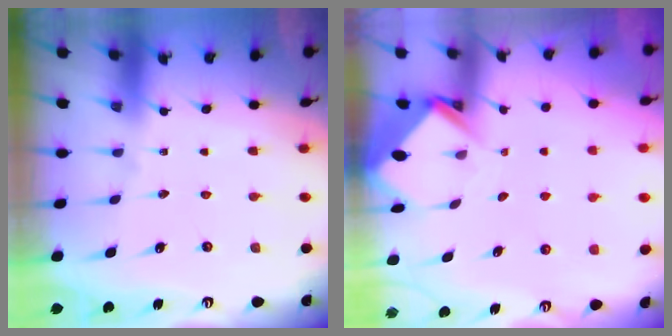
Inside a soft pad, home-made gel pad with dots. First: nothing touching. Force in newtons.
{"total": 3.7, "press": 3.7, "slide": 0.2}